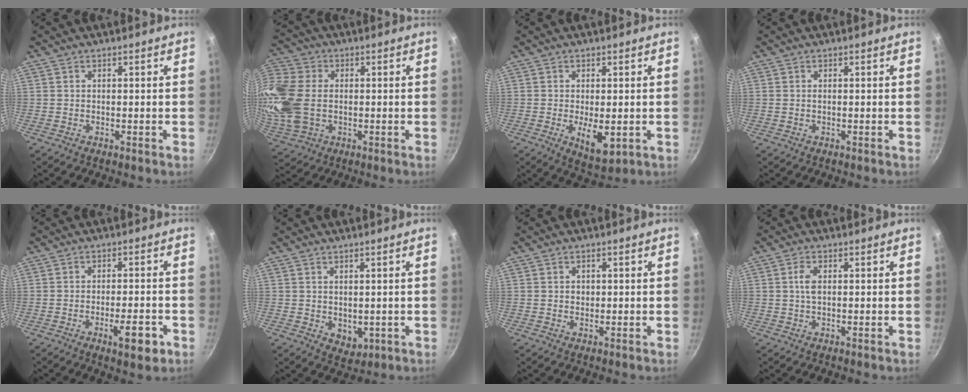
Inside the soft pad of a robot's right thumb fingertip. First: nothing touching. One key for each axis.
{"total": 19.3, "fx": -0.1, "fy": 13.8, "fz": 13.4, "tx": -0.349, "ty": 0.006, "tz": 0.007}
{"total": 6.3, "fx": -1.3, "fy": 2.8, "fz": 5.5, "tx": -0.084, "ty": -0.014, "tz": -0.011}
{"total": 0.5, "fx": 0.1, "fy": 0.3, "fz": 0.4, "tx": -0.012, "ty": 0.005, "tz": 0.004}
{"total": 6.5, "fx": -2.9, "fy": 1.9, "fz": 5.5, "tx": -0.078, "ty": 0.008, "tz": -0.041}
{"total": 3.4, "fx": -0.1, "fy": 2.4, "fz": 2.4, "tx": -0.023, "ty": -0.009, "tz": 0.013}
{"total": 1.2, "fx": 0.2, "fy": 1.0, "fz": 0.6, "tx": -0.003, "ty": -0.001, "tz": 0.004}
{"total": 2.6, "fx": 0.4, "fy": 1.3, "fz": 2.2, "tx": -0.045, "ty": 0.001, "tz": 0.004}